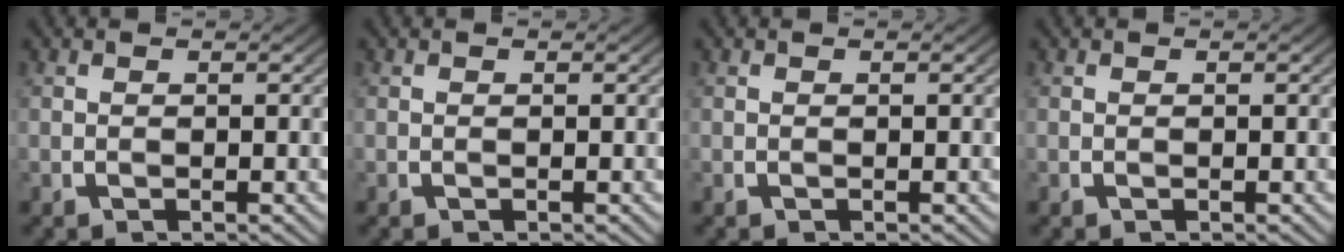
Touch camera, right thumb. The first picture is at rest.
{"total": 0.0}
{"total": 0.0}
{"total": 0.0}